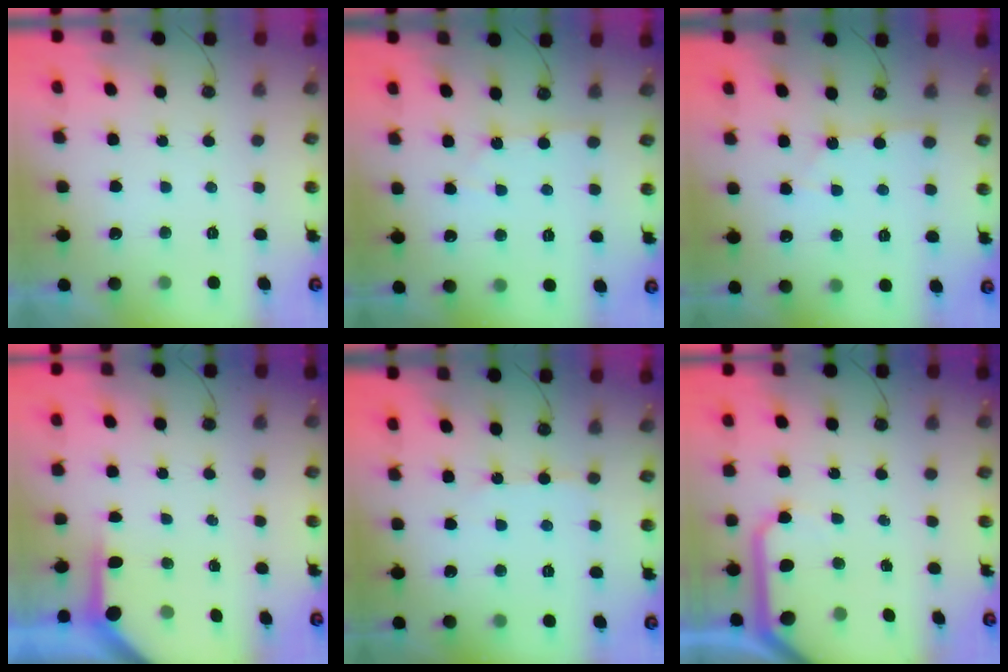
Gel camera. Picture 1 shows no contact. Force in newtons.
{"total": 2.2, "press": 2.2, "slide": 0.4}
{"total": 2.2, "press": 2.2, "slide": 0.4}
{"total": 3.5, "press": 3.5, "slide": 0.3}
{"total": 4.9, "press": 4.9, "slide": 0.1}
{"total": 10.3, "press": 10.2, "slide": 1.1}